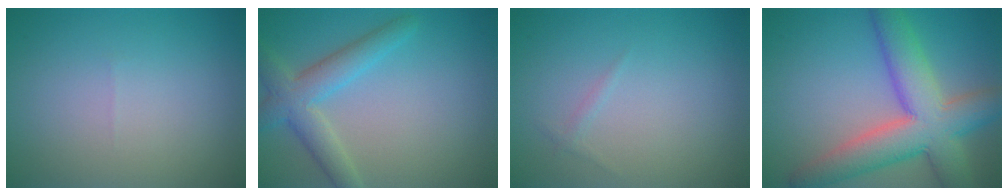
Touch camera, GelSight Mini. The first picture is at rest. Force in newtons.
{"total": 4.2, "press": 4.2, "slide": 0.5}
{"total": 0.5, "press": 0.5, "slide": 0.1}
{"total": 9.2, "press": 9.1, "slide": 0.5}